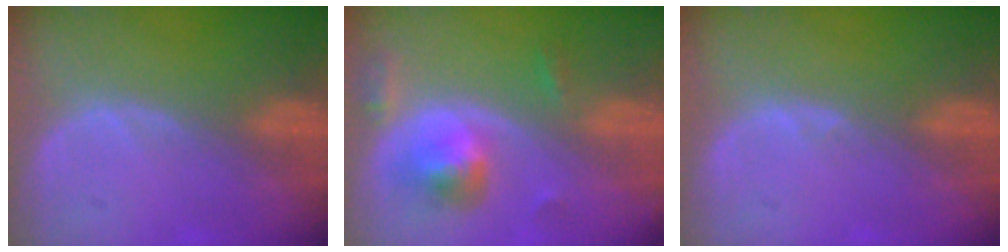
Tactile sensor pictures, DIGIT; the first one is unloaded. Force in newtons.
{"total": 5.7, "press": 5.2, "slide": 2.4}
{"total": 0.6, "press": 0.5, "slide": 0.3}